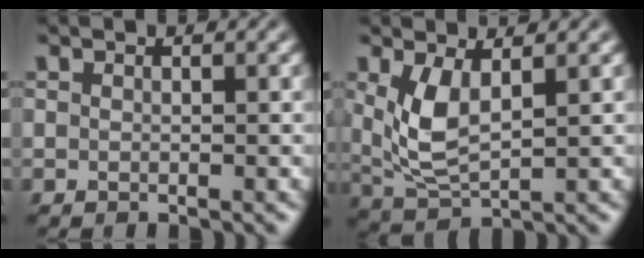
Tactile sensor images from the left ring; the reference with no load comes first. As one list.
[{"total": 4.4, "force": [1.1, 2.0, 3.7], "torque": [-0.088, -0.007, 0.030]}]